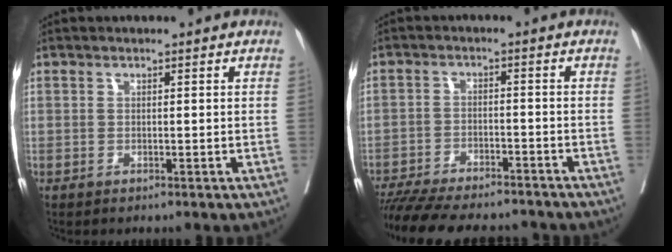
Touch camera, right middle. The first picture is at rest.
{"total": 15.2, "force": [-13.6, 3.7, 5.8], "torque": [-0.115, -0.007, -0.197]}